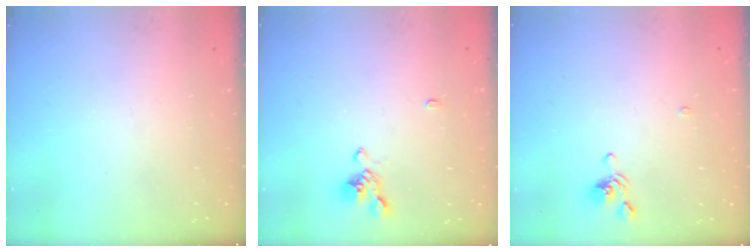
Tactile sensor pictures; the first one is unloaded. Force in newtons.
{"total": 1.7, "press": 1.5, "slide": 0.9}
{"total": 2.8, "press": 2.8, "slide": 0.1}